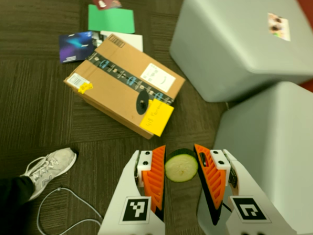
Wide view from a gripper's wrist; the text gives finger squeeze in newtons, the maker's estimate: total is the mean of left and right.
{"total": 8.9, "left": 9.1, "right": 8.7}